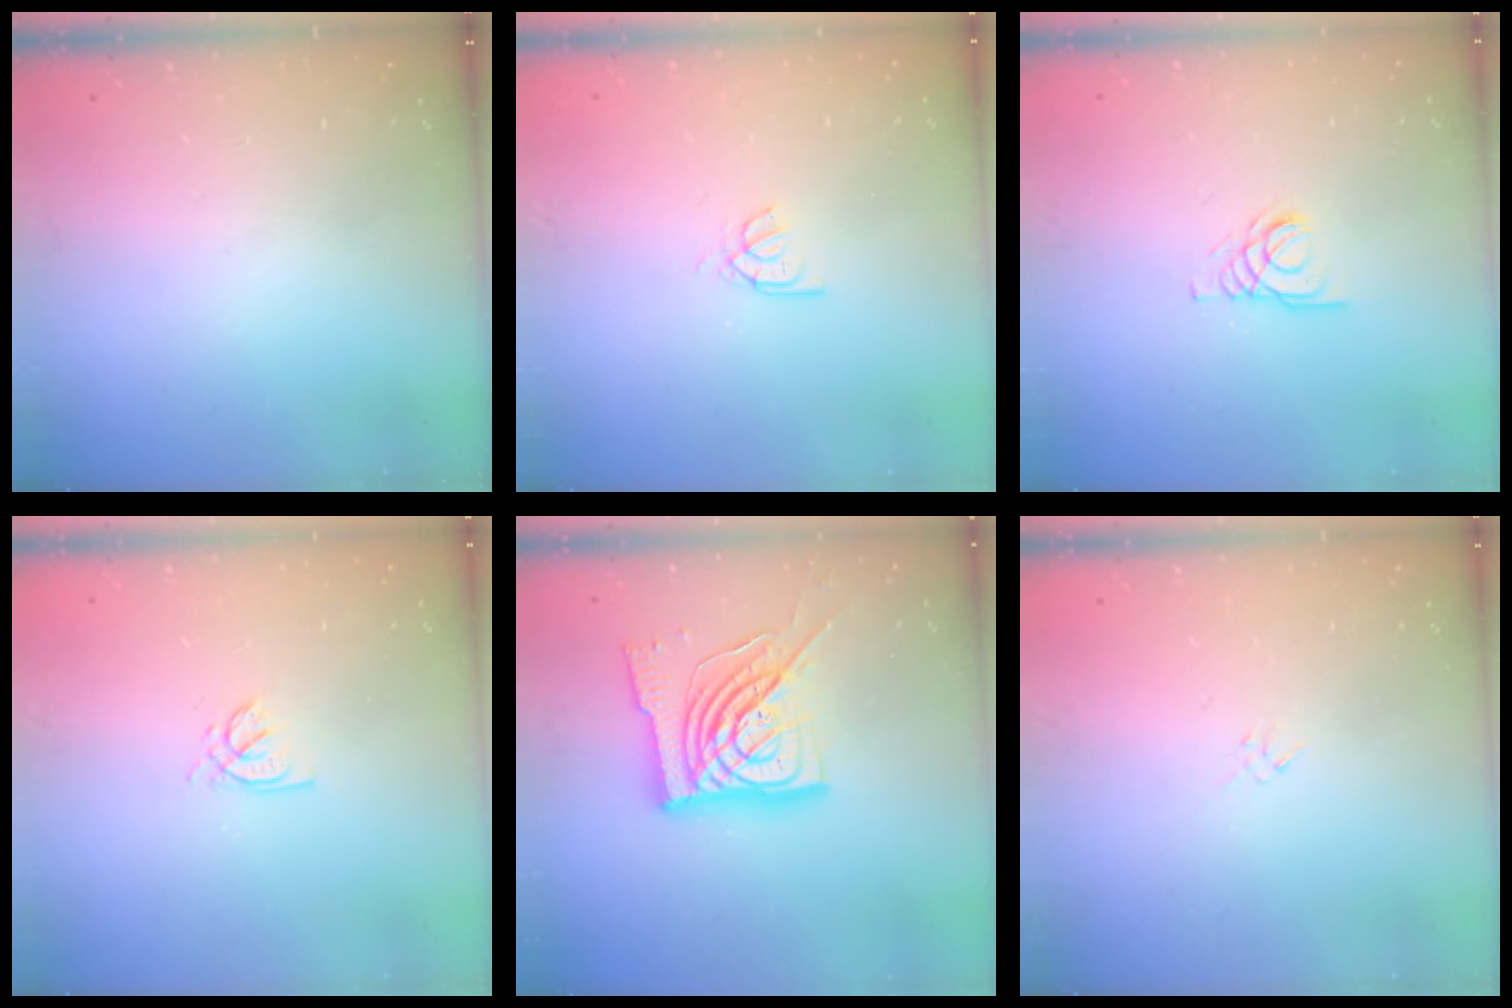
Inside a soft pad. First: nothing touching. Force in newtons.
{"total": 2.6, "press": 2.6, "slide": 0.2}
{"total": 2.1, "press": 2.1, "slide": 0.2}
{"total": 1.5, "press": 1.5, "slide": 0.2}
{"total": 18.2, "press": 18.1, "slide": 1.9}
{"total": 1.3, "press": 1.3, "slide": 0.4}